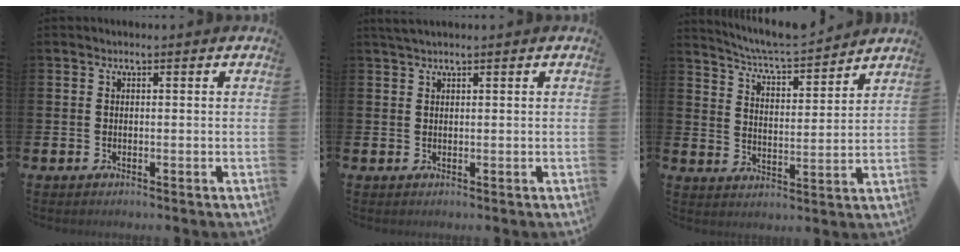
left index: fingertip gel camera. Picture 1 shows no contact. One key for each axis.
{"total": 1.6, "fx": 1.4, "fy": 0.2, "fz": 0.7, "tx": -0.010, "ty": 0.001, "tz": 0.025}
{"total": 6.3, "fx": 6.2, "fy": 0.0, "fz": 1.1, "tx": -0.048, "ty": -0.048, "tz": 0.107}